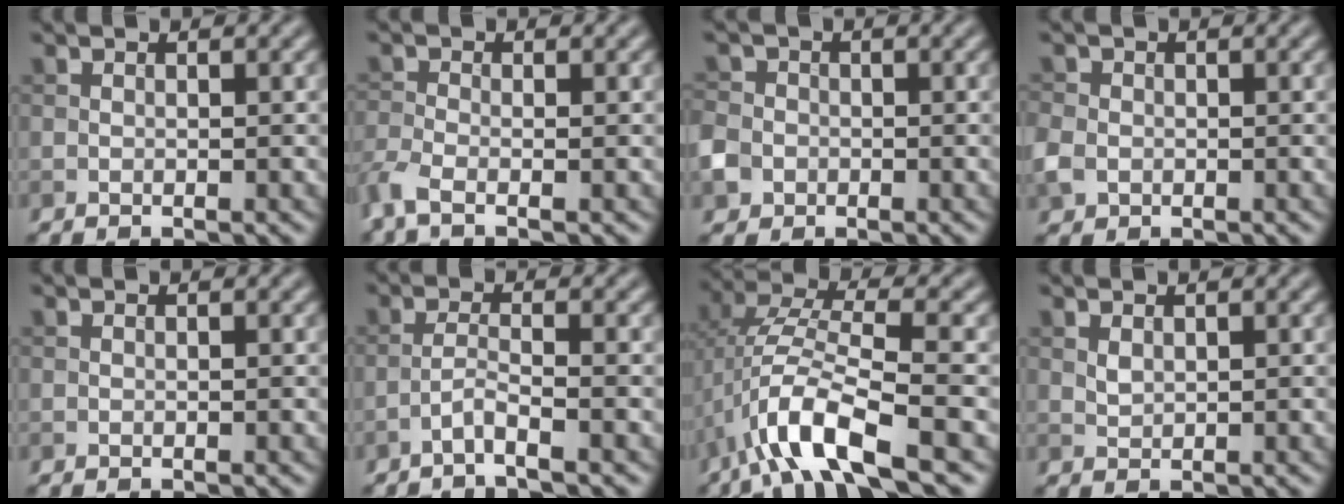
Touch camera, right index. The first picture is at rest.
{"total": 3.0, "force": [-2.0, 1.0, 2.0], "torque": [-0.054, -0.014, -0.055]}
{"total": 3.3, "force": [-1.2, 2.8, 1.2], "torque": [-0.020, -0.004, -0.028]}
{"total": 2.5, "force": [-0.6, 2.2, 1.1], "torque": [-0.029, -0.001, -0.016]}
{"total": 0.0}
{"total": 2.1, "force": [-1.4, 0.0, 1.5], "torque": [-0.029, 0.007, -0.039]}
{"total": 7.8, "force": [-3.8, 2.1, 6.5], "torque": [-0.128, 0.007, -0.077]}
{"total": 0.9, "force": [0.4, 0.6, 0.6], "torque": [-0.019, -0.003, 0.013]}